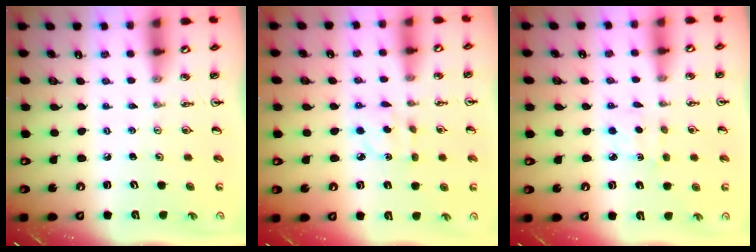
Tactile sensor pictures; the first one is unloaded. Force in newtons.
{"total": 2.6, "press": 2.6, "slide": 0.1}
{"total": 3.4, "press": 3.4, "slide": 0.5}